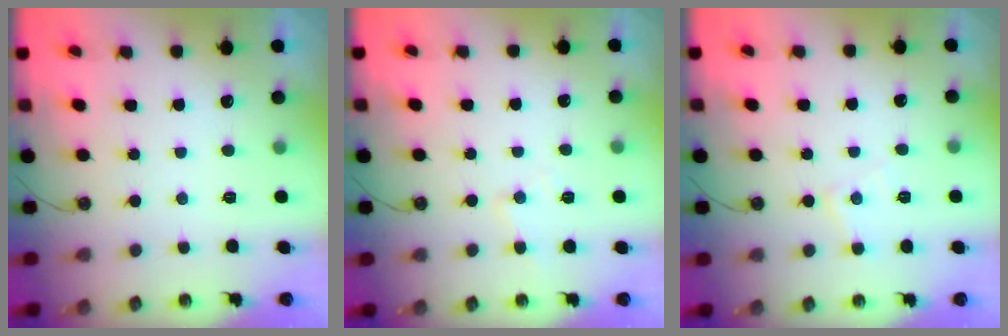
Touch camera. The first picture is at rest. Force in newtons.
{"total": 5.8, "press": 5.7, "slide": 0.5}
{"total": 5.7, "press": 5.7, "slide": 0.3}